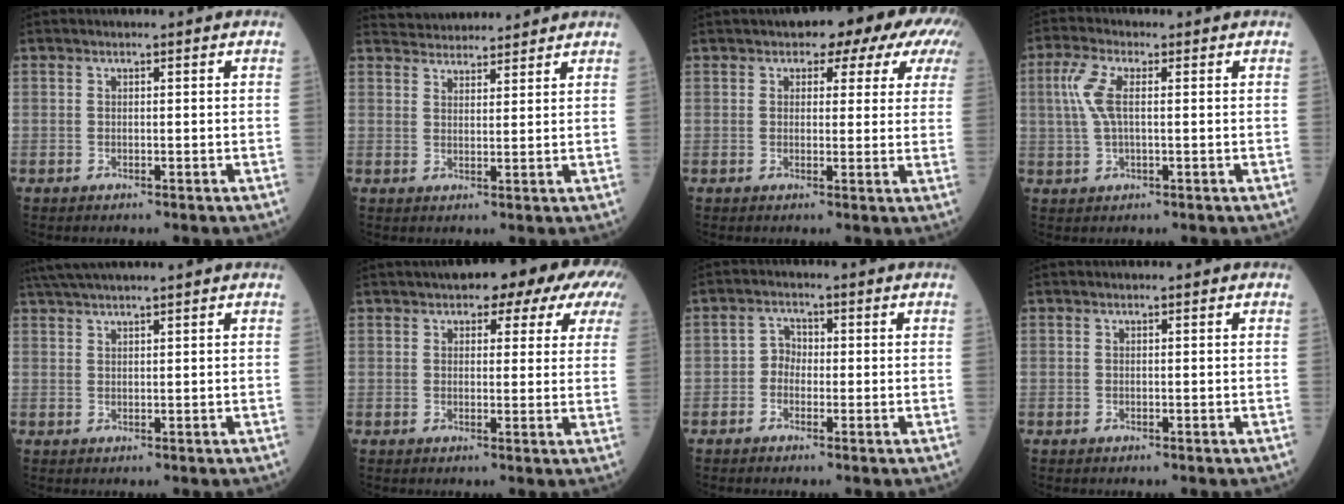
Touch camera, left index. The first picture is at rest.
{"total": 7.5, "force": [7.3, 1.3, 1.2], "torque": [-0.021, 0.030, 0.109]}
{"total": 9.1, "force": [5.9, 4.6, 5.2], "torque": [-0.049, 0.022, 0.052]}
{"total": 5.1, "force": [0.8, 1.6, 4.8], "torque": [-0.125, 0.010, 0.015]}
{"total": 5.6, "force": [4.8, -0.8, 2.9], "torque": [-0.050, 0.033, 0.089]}
{"total": 11.2, "force": [7.6, 4.4, 6.9], "torque": [-0.071, 0.032, 0.076]}
{"total": 2.3, "force": [-0.7, 1.9, 1.1], "torque": [-0.012, 0.007, -0.021]}
{"total": 0.0}